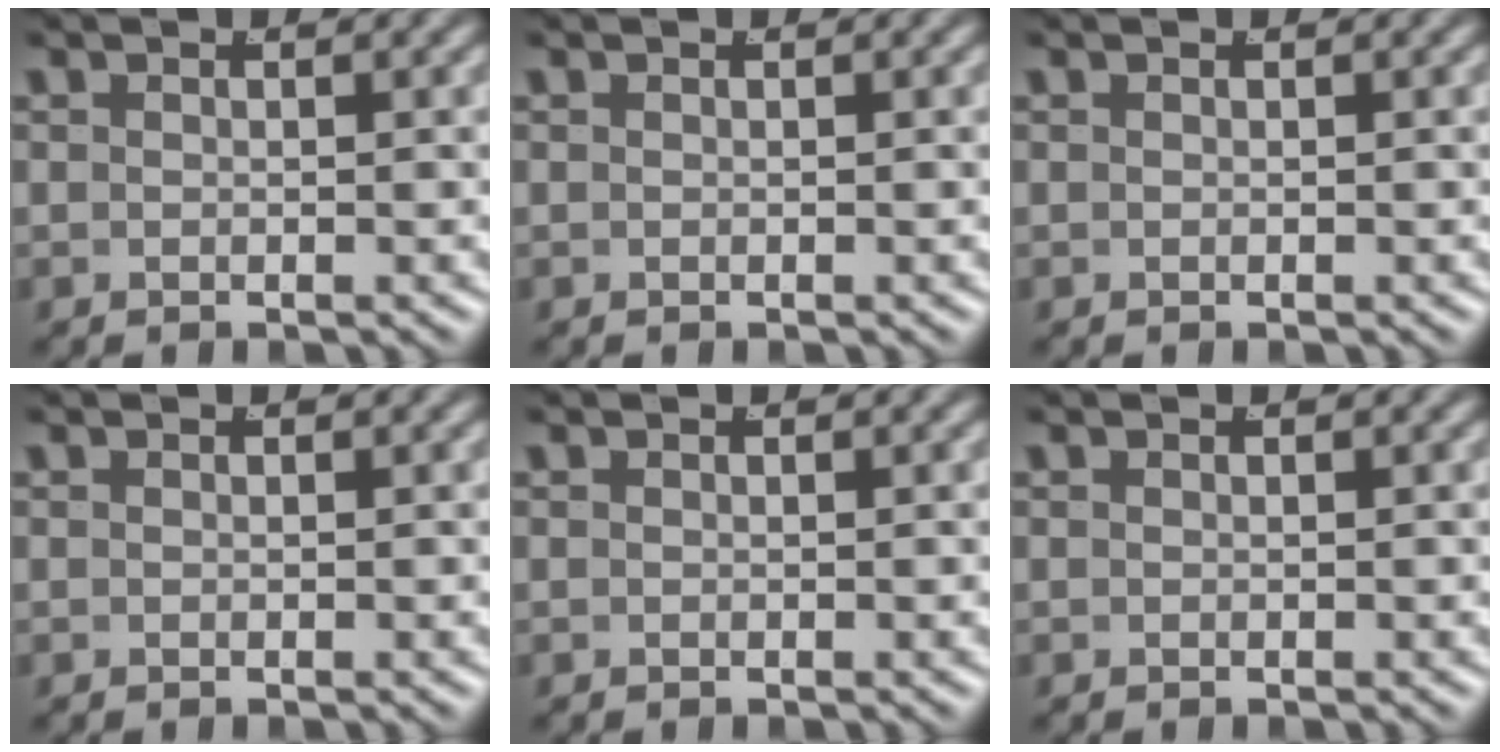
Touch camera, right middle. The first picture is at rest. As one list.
[{"total": 0.0}, {"total": 0.0}, {"total": 0.0}, {"total": 0.0}, {"total": 0.0}]